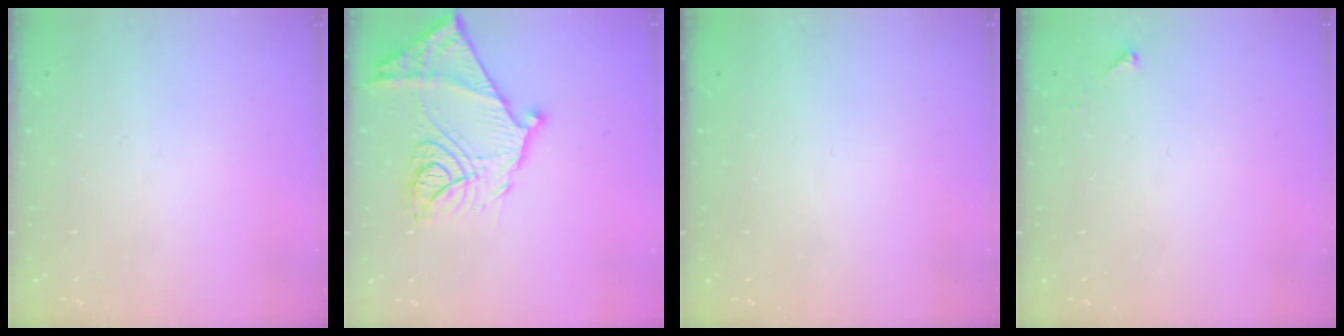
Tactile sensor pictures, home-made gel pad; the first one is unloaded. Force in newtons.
{"total": 20.5, "press": 20.5, "slide": 1.8}
{"total": 1.6, "press": 1.6, "slide": 0.1}
{"total": 3.5, "press": 3.4, "slide": 0.4}